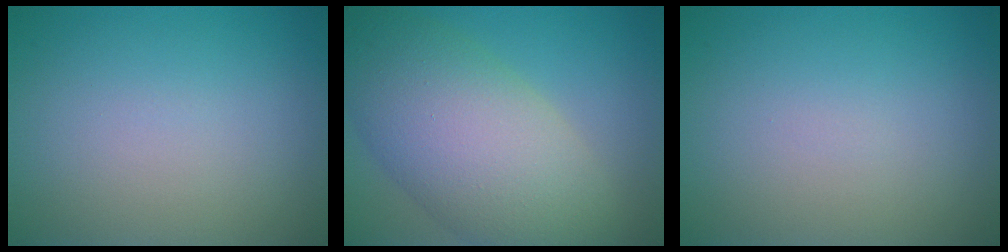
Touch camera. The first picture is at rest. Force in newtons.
{"total": 10.7, "press": 10.7, "slide": 0.4}
{"total": 0.0}